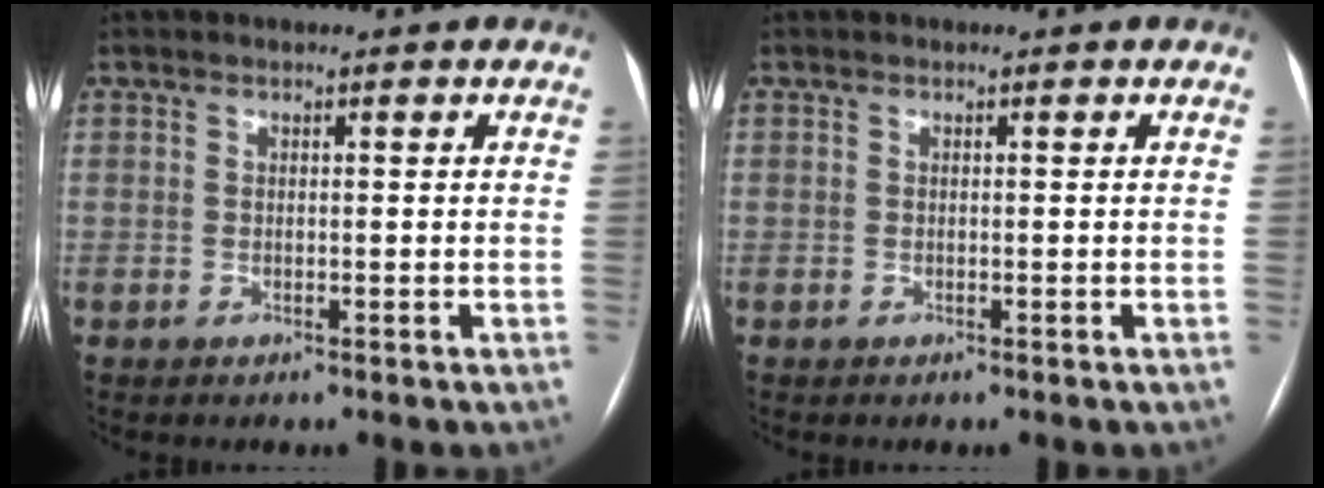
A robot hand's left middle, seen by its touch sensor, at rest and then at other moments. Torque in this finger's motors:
{"motor_torque": [0.00, 0.00, 0.00, 0.00]}